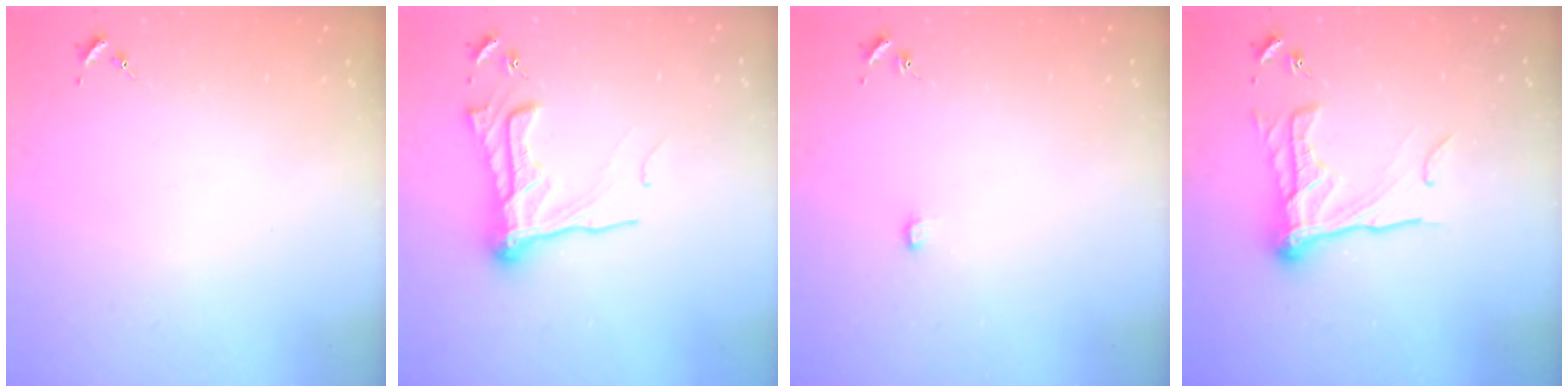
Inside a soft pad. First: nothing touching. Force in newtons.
{"total": 16.5, "press": 16.4, "slide": 1.5}
{"total": 3.8, "press": 3.7, "slide": 0.3}
{"total": 16.8, "press": 16.8, "slide": 1.0}